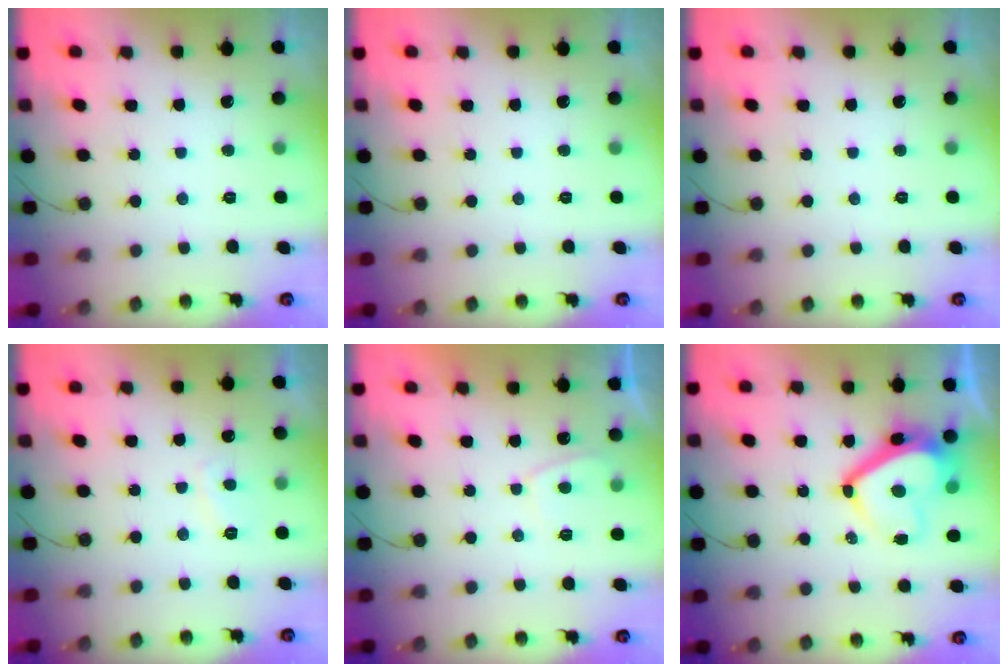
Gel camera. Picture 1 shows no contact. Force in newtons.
{"total": 0.0}
{"total": 0.0}
{"total": 2.8, "press": 2.7, "slide": 0.6}
{"total": 2.7, "press": 2.6, "slide": 0.8}
{"total": 13.4, "press": 13.3, "slide": 1.6}